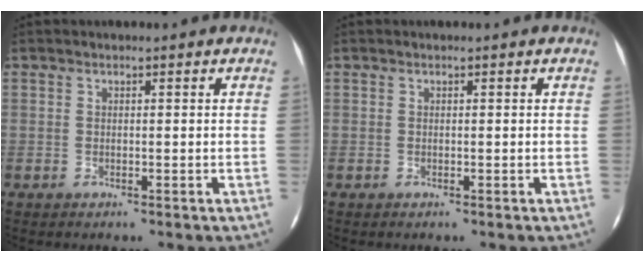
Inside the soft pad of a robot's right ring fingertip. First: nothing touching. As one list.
[{"total": 0.0}]